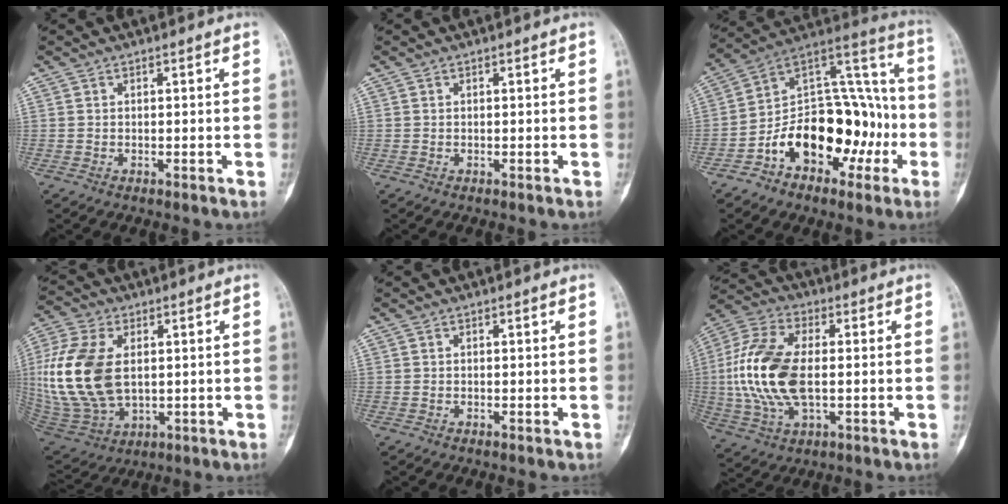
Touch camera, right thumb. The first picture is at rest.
{"total": 0.0}
{"total": 23.6, "force": [-6.7, 14.7, 17.2], "torque": [-0.220, 0.083, -0.094]}
{"total": 19.7, "force": [1.9, 12.0, 15.5], "torque": [-0.338, -0.012, 0.047]}
{"total": 0.0}
{"total": 17.0, "force": [-0.3, 8.9, 14.5], "torque": [-0.313, 0.009, -0.006]}